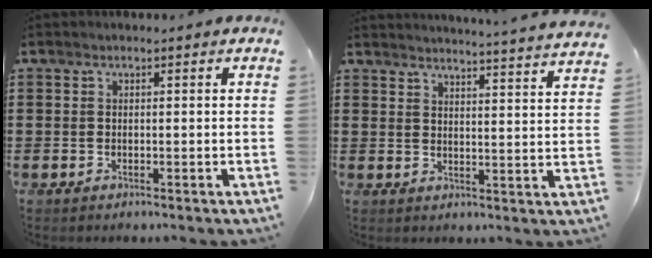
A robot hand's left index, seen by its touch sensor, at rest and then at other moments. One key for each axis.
{"total": 3.8, "fx": 3.6, "fy": -1.1, "fz": 0.3, "tx": -0.014, "ty": -0.035, "tz": 0.057}